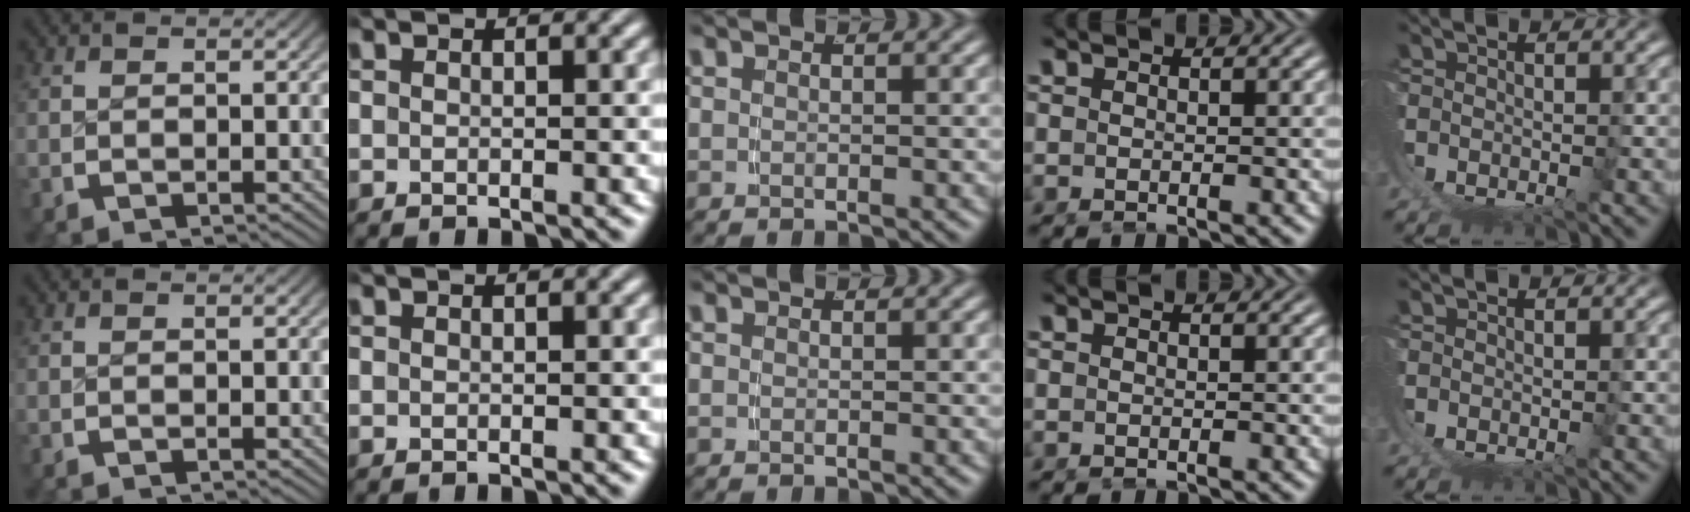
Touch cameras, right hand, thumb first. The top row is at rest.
{}